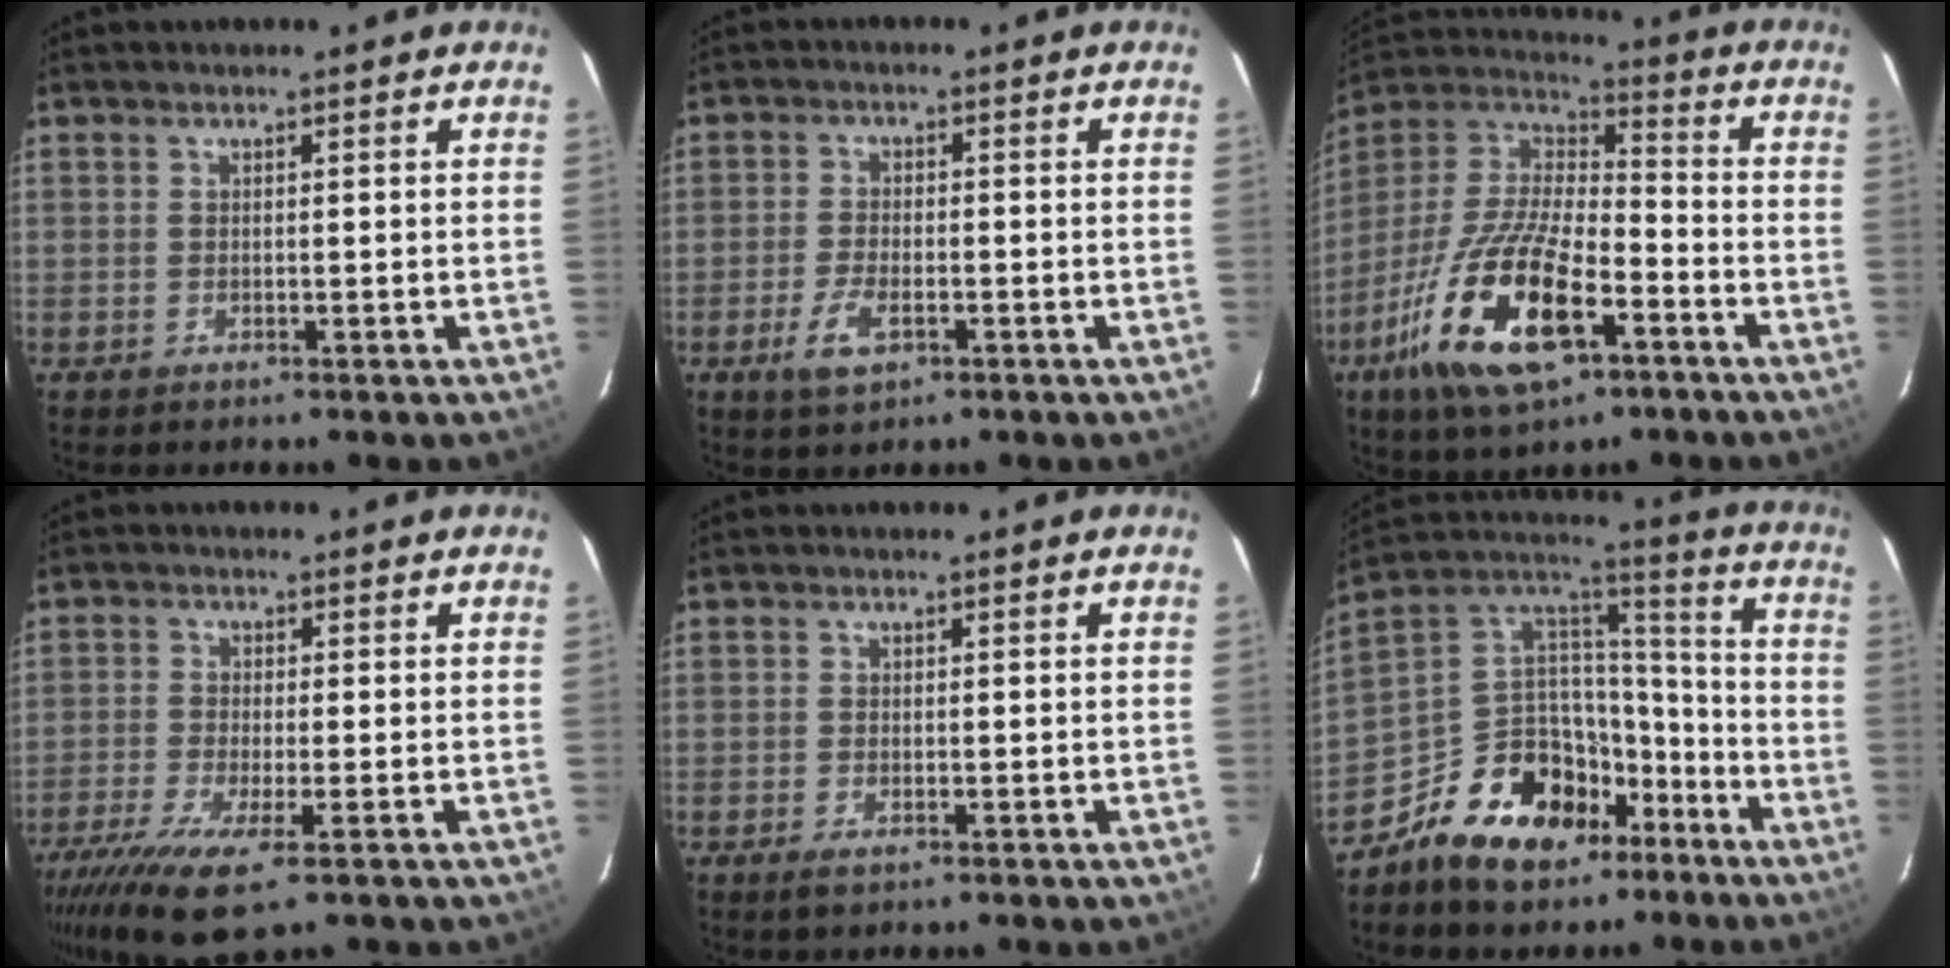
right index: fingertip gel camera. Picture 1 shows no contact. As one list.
[{"total": 6.0, "force": [-2.9, 2.9, 4.4], "torque": [-0.100, -0.002, -0.054]}, {"total": 21.5, "force": [-10.2, 8.6, 16.9], "torque": [-0.347, -0.031, -0.187]}, {"total": 10.4, "force": [-6.1, 2.3, 8.1], "torque": [-0.184, -0.037, -0.114]}, {"total": 1.4, "force": [-0.8, 0.6, 0.9], "torque": [-0.020, -0.004, -0.016]}, {"total": 18.6, "force": [-10.9, 11.8, 9.3], "torque": [-0.191, 0.052, -0.169]}]